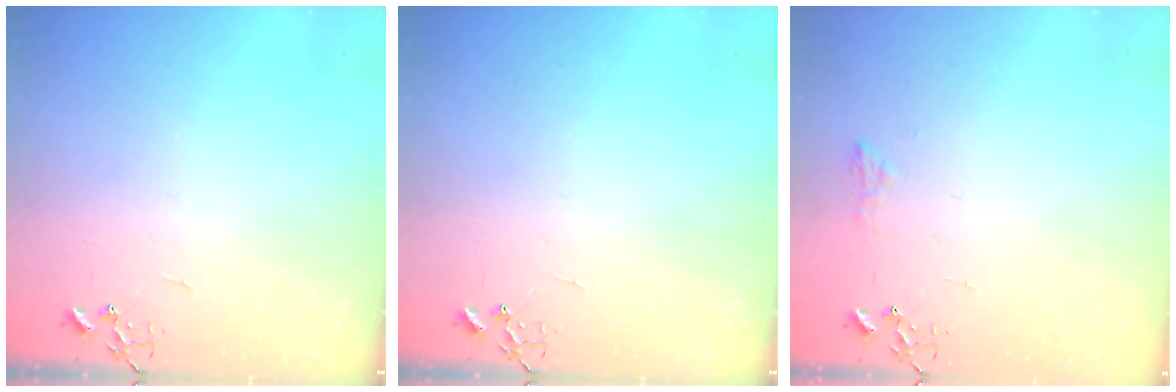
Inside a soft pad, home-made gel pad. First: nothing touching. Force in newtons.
{"total": 0.0}
{"total": 6.4, "press": 6.4, "slide": 0.6}